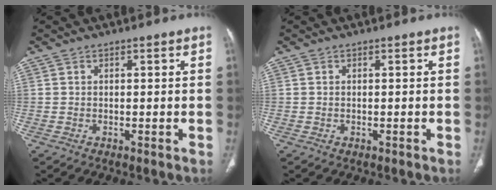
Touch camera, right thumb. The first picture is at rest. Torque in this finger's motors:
{"motor_torque": [0.02, -0.28, 0.14, -0.44, 0.00]}